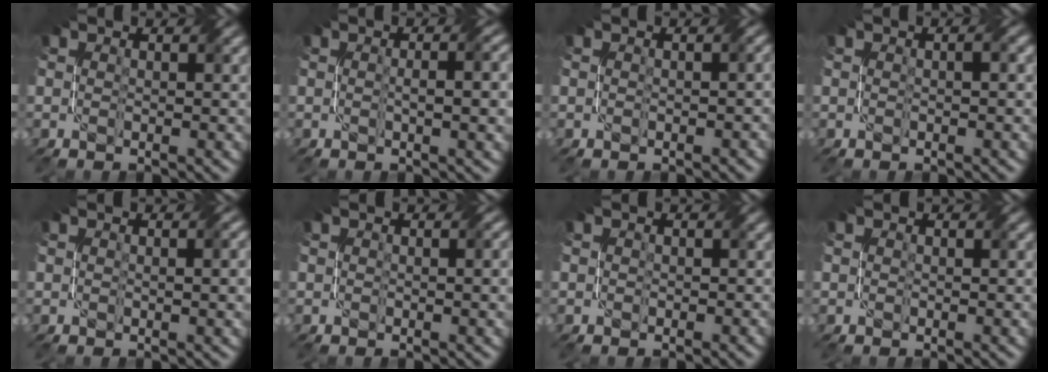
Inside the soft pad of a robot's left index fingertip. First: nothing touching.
{"total": 3.8, "force": [0.0, 1.2, 3.6], "torque": [-0.044, 0.008, -0.001]}
{"total": 0.8, "force": [-0.1, 0.4, 0.6], "torque": [-0.008, 0.000, -0.001]}
{"total": 0.7, "force": [-0.1, 0.0, 0.6], "torque": [-0.012, 0.005, -0.001]}
{"total": 2.2, "force": [0.3, 0.7, 2.0], "torque": [-0.027, 0.002, 0.006]}
{"total": 1.8, "force": [0.4, 0.6, 1.7], "torque": [-0.022, 0.003, 0.007]}
{"total": 0.7, "force": [0.2, 0.7, 0.0], "torque": [0.005, -0.002, -0.003]}
{"total": 0.5, "force": [0.3, 0.3, 0.3], "torque": [-0.002, 0.001, 0.005]}